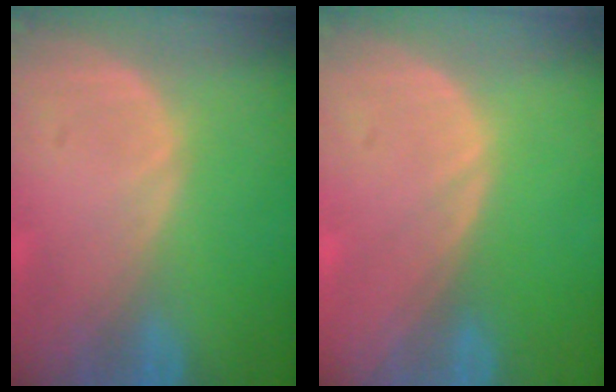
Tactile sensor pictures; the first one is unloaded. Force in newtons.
{"total": 0.0}